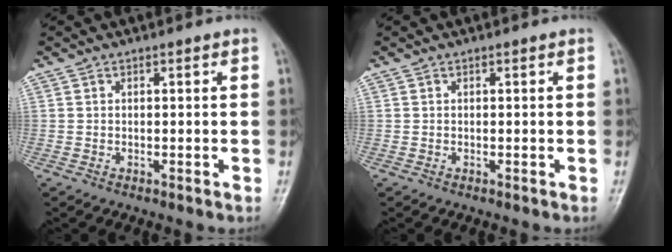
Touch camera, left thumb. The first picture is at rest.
{"total": 0.0}